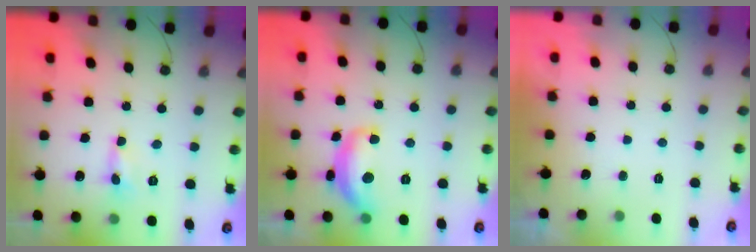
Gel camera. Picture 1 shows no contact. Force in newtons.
{"total": 13.5, "press": 13.5, "slide": 0.9}
{"total": 0.0}